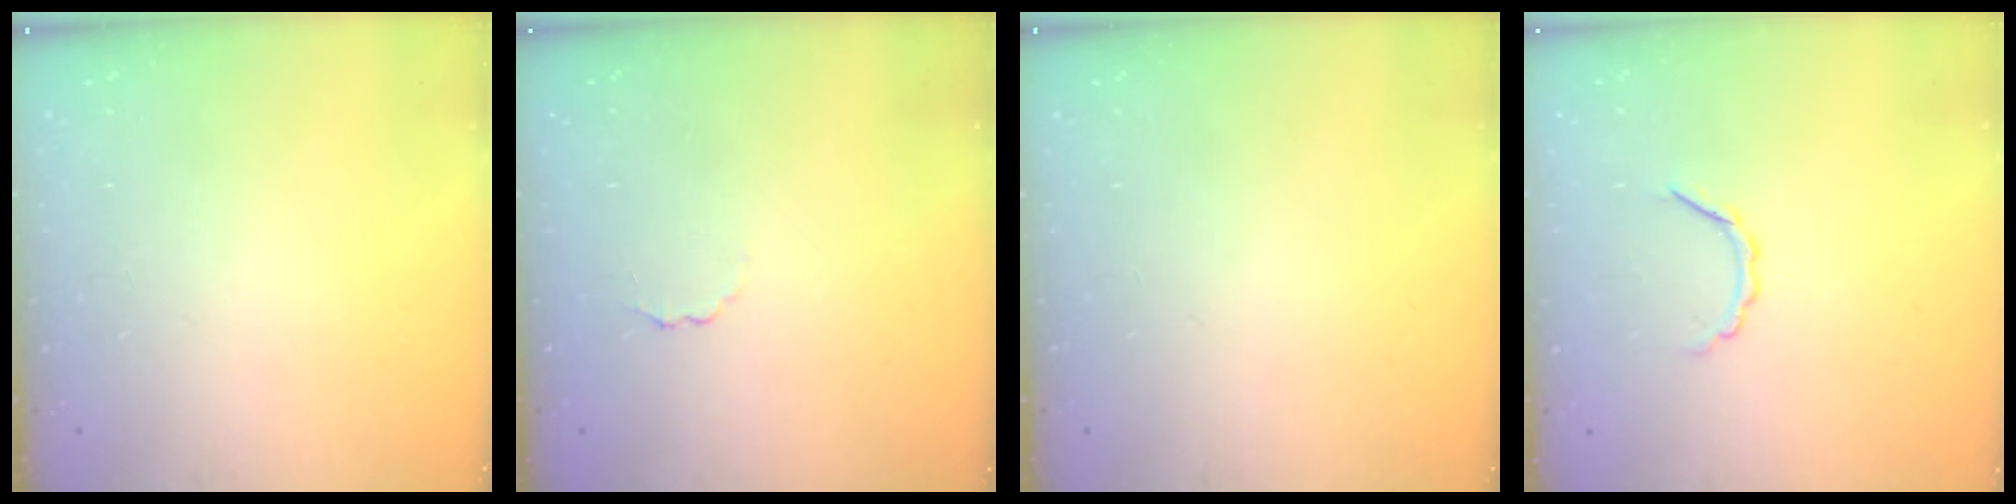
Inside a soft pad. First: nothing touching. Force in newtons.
{"total": 1.7, "press": 1.7, "slide": 0.5}
{"total": 0.0}
{"total": 3.5, "press": 3.4, "slide": 0.7}